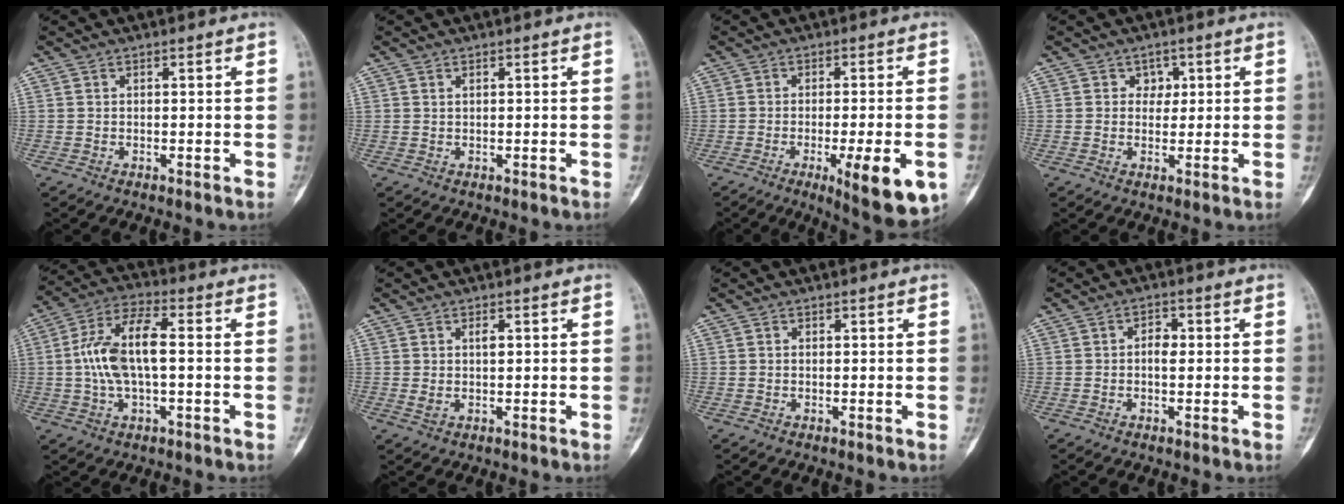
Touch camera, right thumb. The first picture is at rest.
{"total": 0.5, "force": [0.3, 0.3, 0.3], "torque": [-0.006, 0.002, 0.007]}
{"total": 12.4, "force": [-4.6, 2.9, 11.2], "torque": [-0.143, -0.007, -0.056]}
{"total": 2.6, "force": [0.9, 2.3, 0.9], "torque": [0.012, -0.002, 0.008]}
{"total": 12.2, "force": [0.0, 5.0, 11.1], "torque": [-0.228, 0.031, -0.003]}
{"total": 2.5, "force": [0.5, 1.2, 2.1], "torque": [-0.034, 0.001, 0.011]}
{"total": 0.0}
{"total": 2.8, "force": [0.0, 1.6, 2.2], "torque": [-0.028, 0.006, -0.006]}